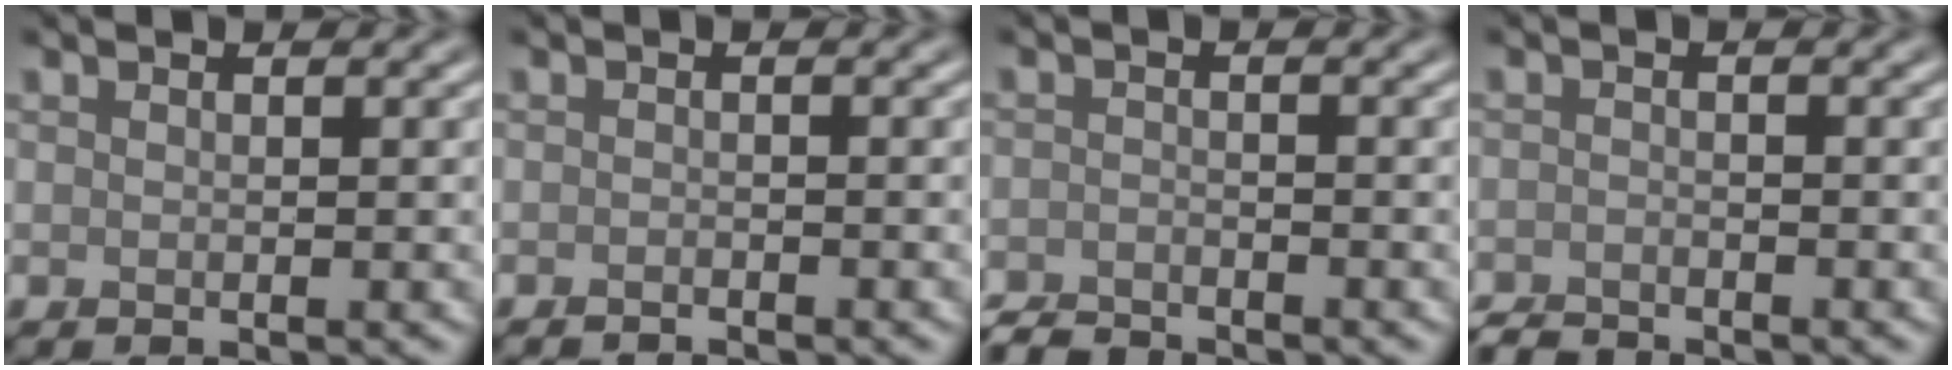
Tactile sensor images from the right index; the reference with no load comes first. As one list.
[{"total": 1.2, "force": [-1.2, 0.1, 0.3], "torque": [-0.001, -0.003, -0.021]}, {"total": 2.6, "force": [-2.5, 0.3, 0.4], "torque": [-0.006, -0.005, -0.053]}, {"total": 2.1, "force": [-2.1, 0.2, 0.3], "torque": [-0.003, -0.004, -0.043]}]